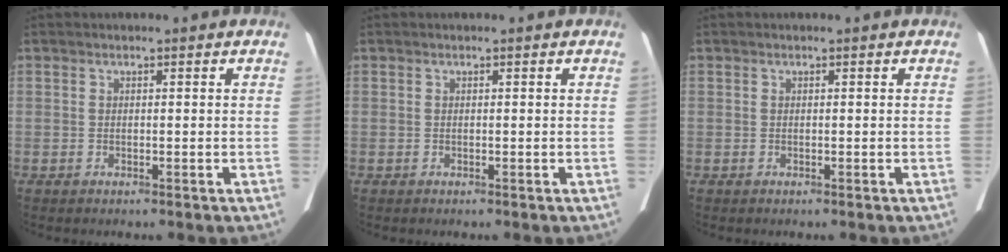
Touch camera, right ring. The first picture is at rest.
{"total": 0.0}
{"total": 0.0}